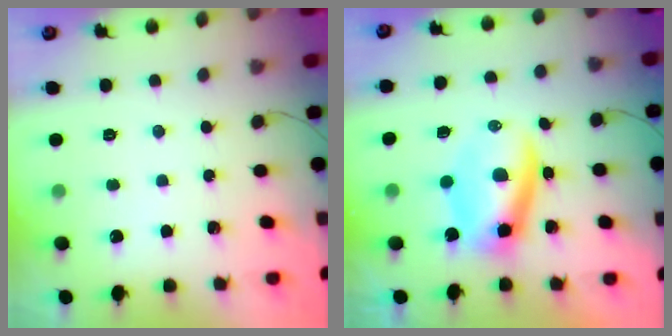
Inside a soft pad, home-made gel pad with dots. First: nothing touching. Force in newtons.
{"total": 7.4, "press": 7.1, "slide": 2.0}